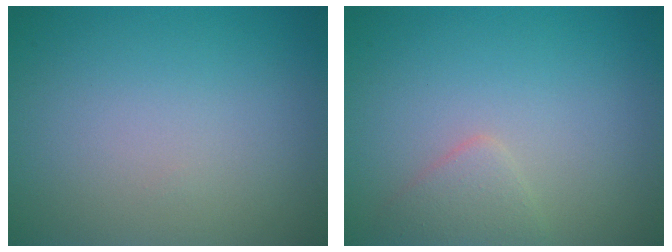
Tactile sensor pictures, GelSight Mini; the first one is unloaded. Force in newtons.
{"total": 1.7, "press": 1.7, "slide": 0.1}